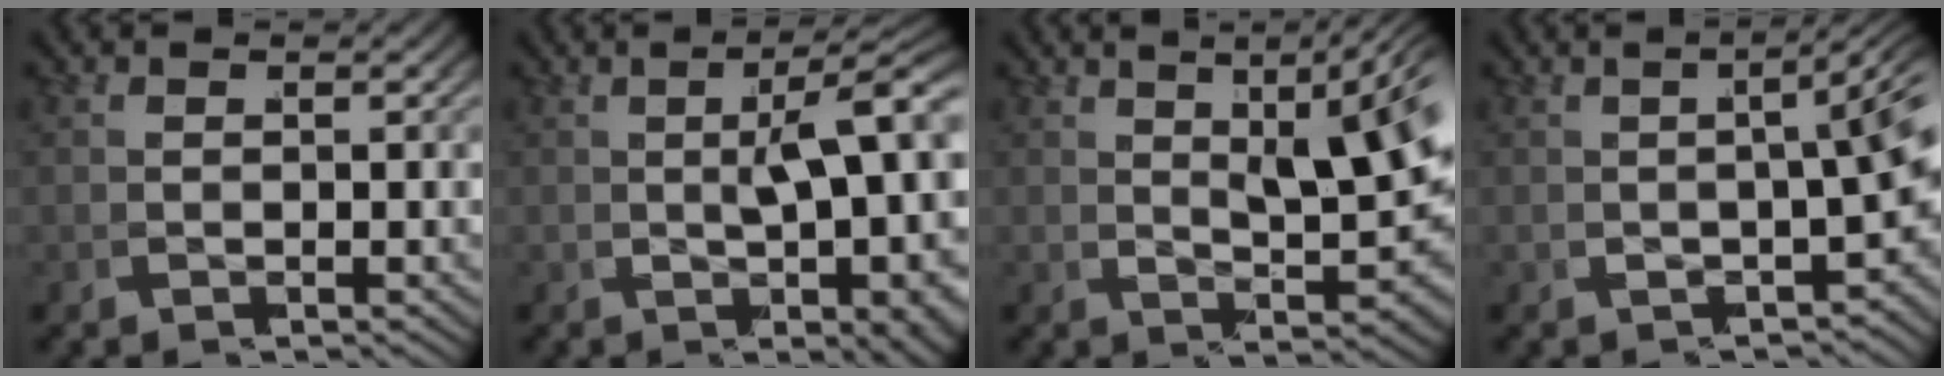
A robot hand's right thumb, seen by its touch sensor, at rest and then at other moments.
{"total": 6.2, "force": [0.6, 1.6, 6.0], "torque": [-0.070, 0.012, 0.010]}
{"total": 7.6, "force": [2.8, 2.8, 6.5], "torque": [-0.066, 0.010, 0.044]}
{"total": 4.6, "force": [0.4, 1.6, 4.3], "torque": [-0.032, 0.030, -0.001]}